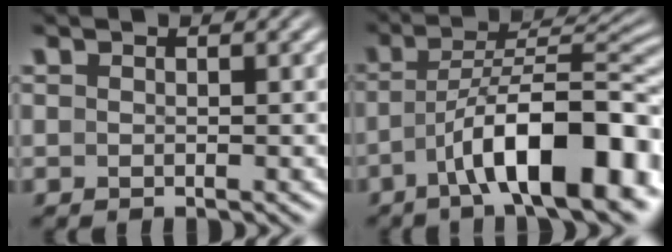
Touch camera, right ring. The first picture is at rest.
{"total": 9.5, "force": [-3.5, 3.0, 8.3], "torque": [-0.109, -0.010, -0.046]}